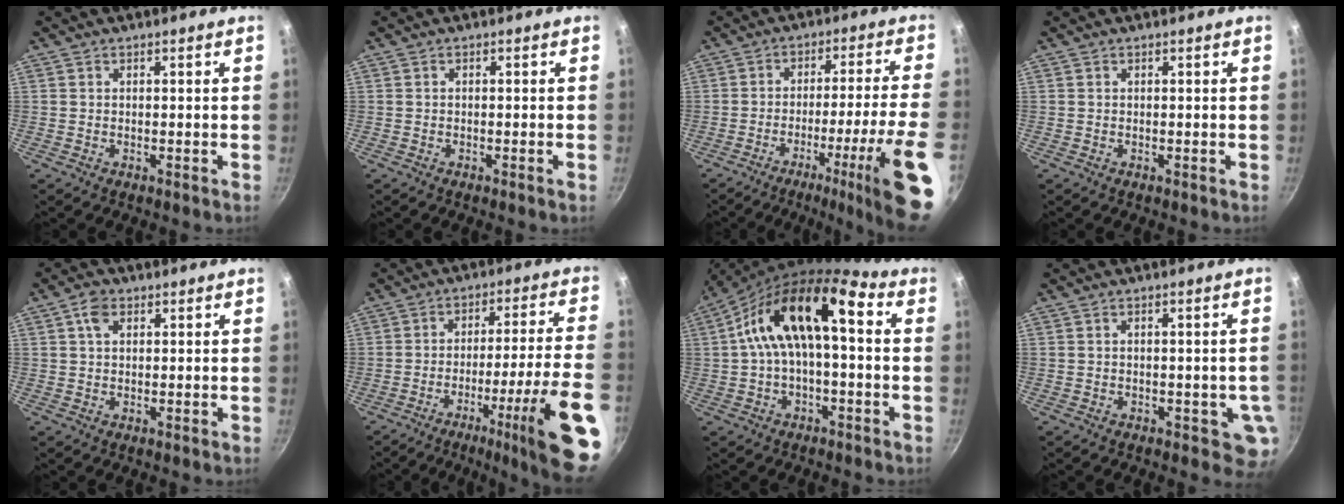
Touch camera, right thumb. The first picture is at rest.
{"total": 0.8, "force": [-0.4, -0.1, 0.7], "torque": [-0.019, 0.004, -0.005]}
{"total": 17.3, "force": [-7.6, 1.3, 15.5], "torque": [-0.217, 0.023, -0.107]}
{"total": 0.0}
{"total": 3.4, "force": [1.5, 2.2, 2.1], "torque": [-0.032, -0.002, 0.022]}
{"total": 20.2, "force": [-9.4, 1.8, 17.8], "torque": [-0.234, 0.031, -0.133]}
{"total": 14.6, "force": [2.3, 6.8, 12.7], "torque": [-0.203, 0.044, 0.021]}
{"total": 4.8, "force": [-0.9, 2.4, 4.0], "torque": [-0.033, -0.001, -0.010]}